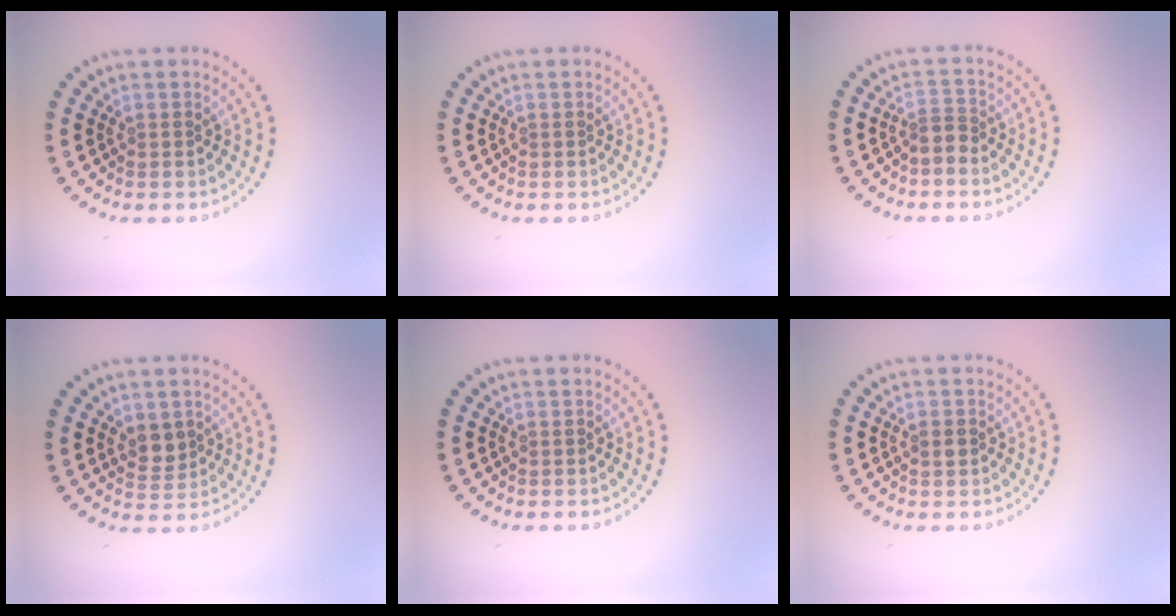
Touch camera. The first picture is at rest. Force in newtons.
{"total": 0.0}
{"total": 1.4, "press": 1.0, "slide": 1.0}
{"total": 2.0, "press": 1.8, "slide": 0.9}
{"total": 0.0}
{"total": 1.2, "press": 1.2, "slide": 0.0}